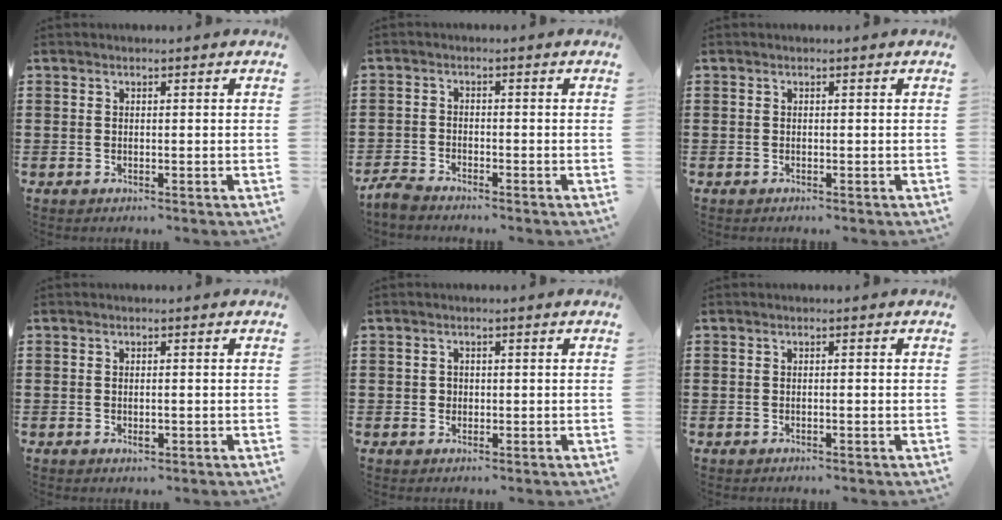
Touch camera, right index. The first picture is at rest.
{"total": 2.5, "force": [-2.5, 0.3, 0.3], "torque": [-0.016, 0.000, -0.055]}
{"total": 0.0}
{"total": 1.2, "force": [-0.2, 0.4, 1.1], "torque": [-0.020, -0.005, -0.002]}
{"total": 1.0, "force": [0.1, 1.0, 0.4], "torque": [-0.010, 0.004, 0.001]}
{"total": 0.5, "force": [-0.2, -0.1, 0.5], "torque": [-0.008, -0.002, -0.003]}